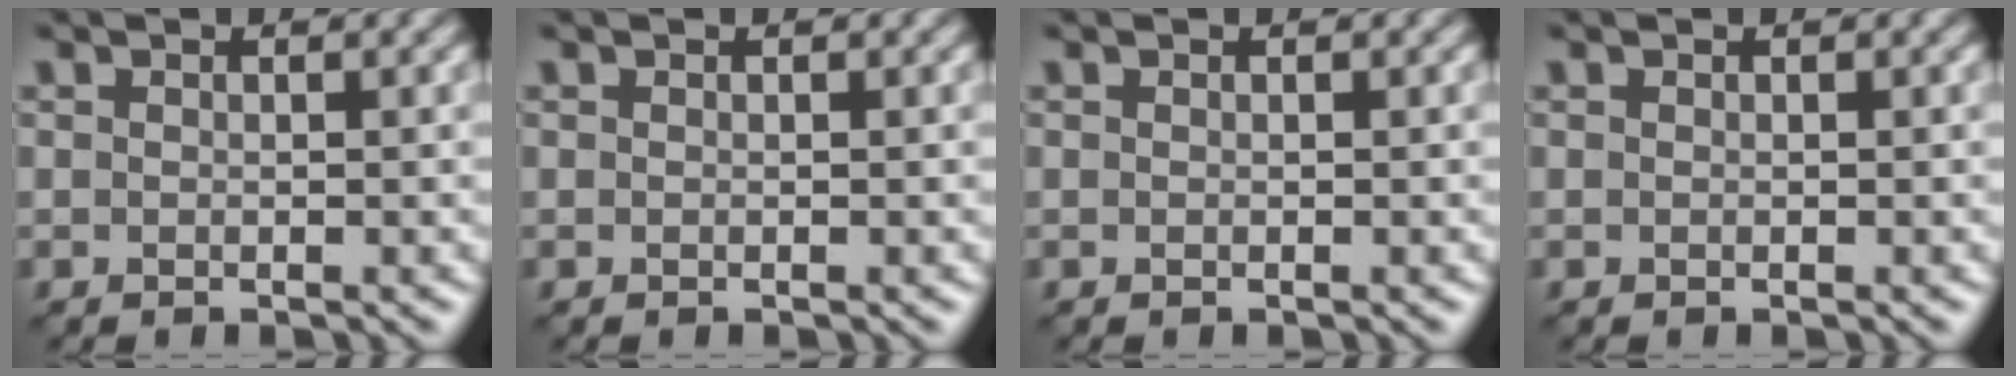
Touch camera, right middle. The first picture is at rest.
{"total": 0.0}
{"total": 0.0}
{"total": 0.0}